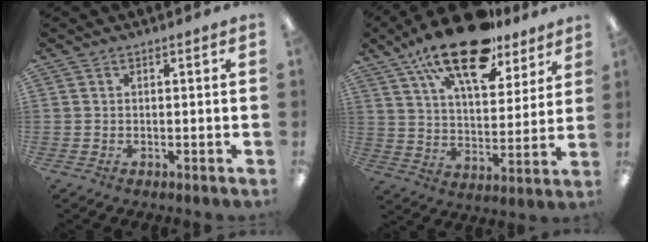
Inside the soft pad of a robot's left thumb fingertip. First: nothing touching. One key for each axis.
{"total": 21.7, "fx": 15.0, "fy": 8.8, "fz": 13.0, "tx": -0.215, "ty": -0.074, "tz": 0.254}